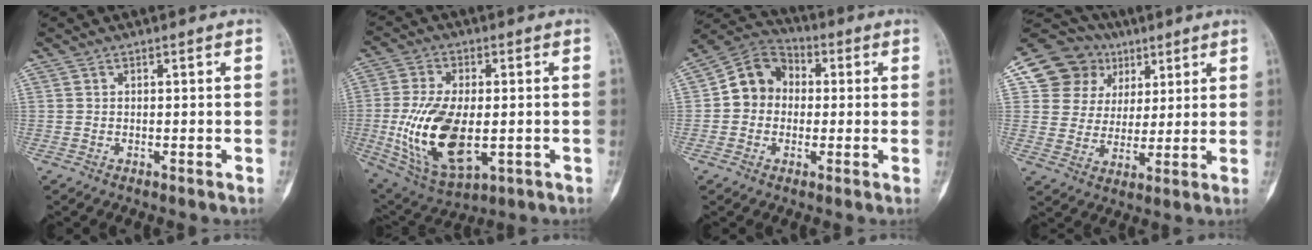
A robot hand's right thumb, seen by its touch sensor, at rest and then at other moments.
{"total": 17.6, "force": [-2.3, 9.5, 14.7], "torque": [-0.276, -0.005, -0.023]}
{"total": 9.8, "force": [0.0, 8.6, 4.8], "torque": [-0.056, 0.029, -0.017]}
{"total": 14.6, "force": [6.0, 12.9, 3.1], "torque": [-0.017, 0.015, 0.113]}